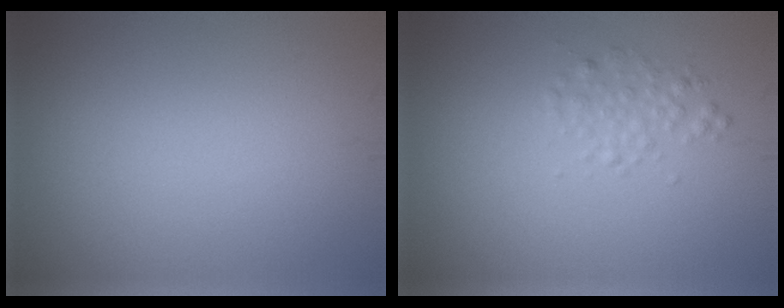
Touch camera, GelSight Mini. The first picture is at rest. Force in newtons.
{"total": 1.7, "press": 1.7, "slide": 0.0}